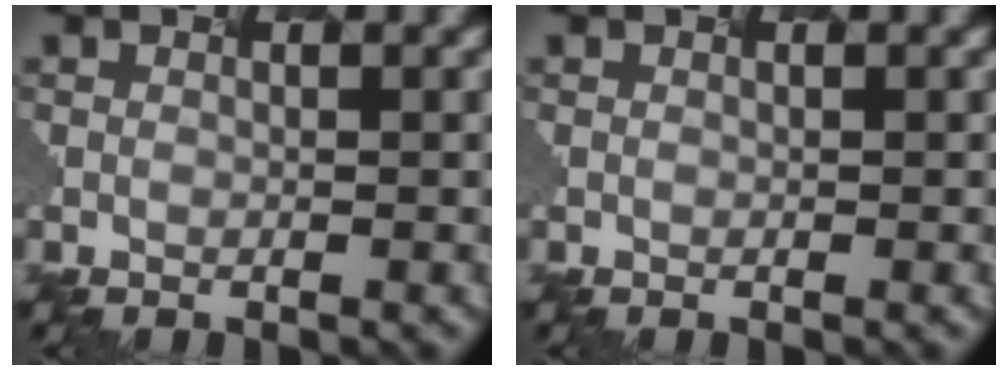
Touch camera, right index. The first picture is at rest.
{"total": 0.0}